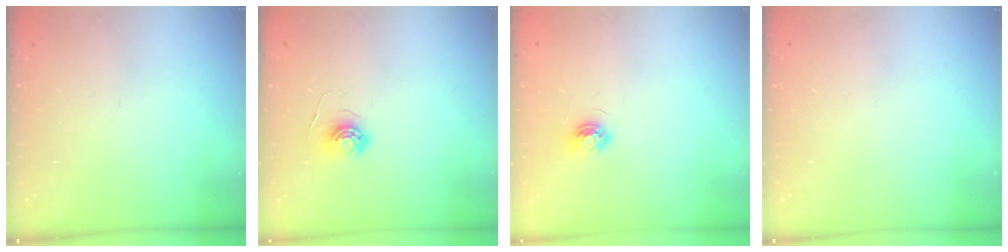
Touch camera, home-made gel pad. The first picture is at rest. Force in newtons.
{"total": 5.8, "press": 5.8, "slide": 0.3}
{"total": 5.3, "press": 5.3, "slide": 0.6}
{"total": 0.0}